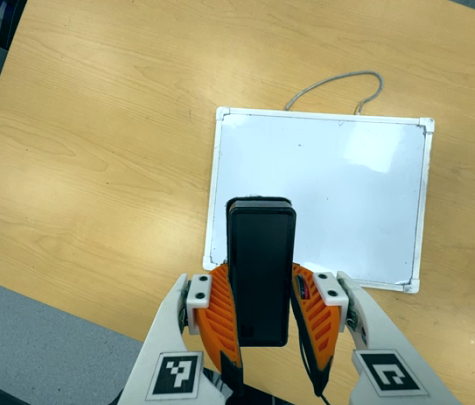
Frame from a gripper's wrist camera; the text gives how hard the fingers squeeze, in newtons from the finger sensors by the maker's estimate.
{"total": 7.9, "left": 6.6, "right": 9.2}